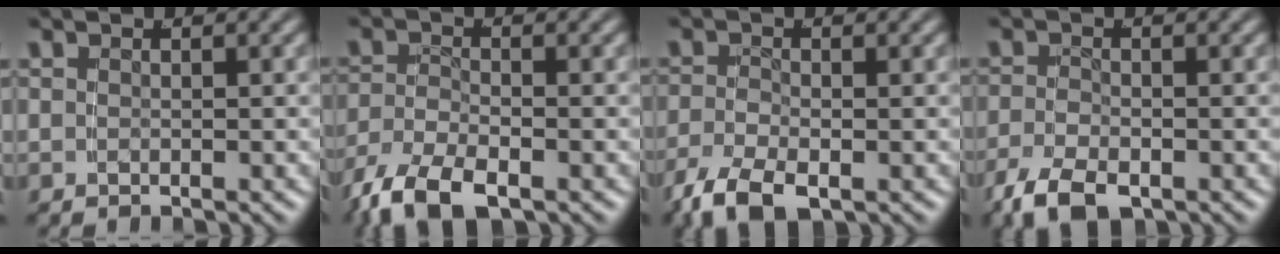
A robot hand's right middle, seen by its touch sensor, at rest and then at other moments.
{"total": 6.3, "force": [-3.9, 3.4, 3.6], "torque": [-0.087, -0.033, -0.050]}
{"total": 4.5, "force": [-2.8, 2.1, 2.9], "torque": [-0.063, -0.023, -0.033]}
{"total": 4.2, "force": [-2.8, 1.9, 2.5], "torque": [-0.053, -0.019, -0.037]}